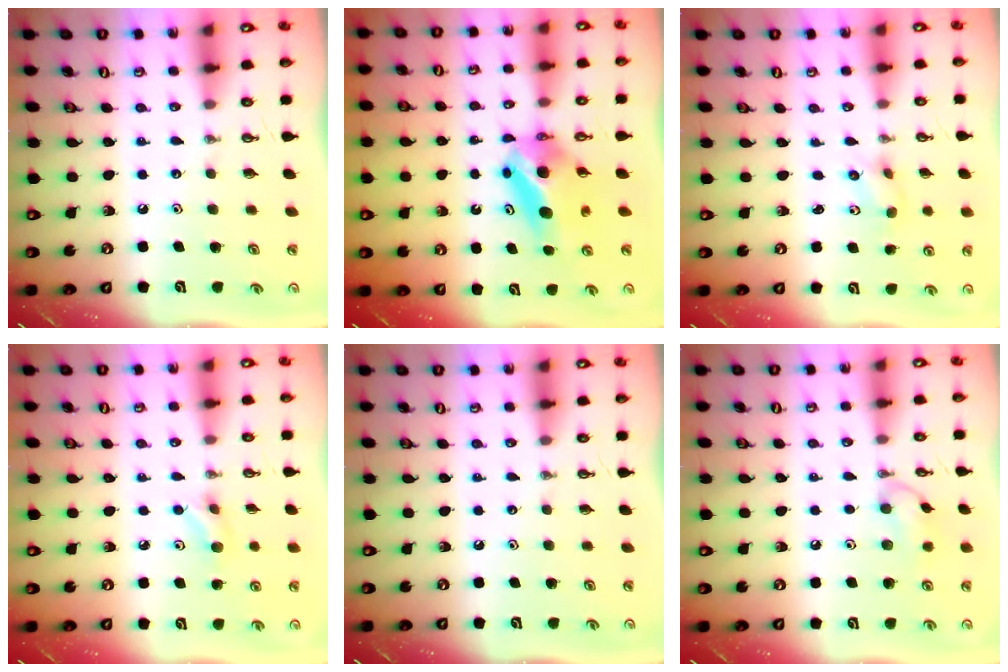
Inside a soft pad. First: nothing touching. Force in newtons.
{"total": 6.5, "press": 6.2, "slide": 2.0}
{"total": 2.5, "press": 2.2, "slide": 1.2}
{"total": 5.4, "press": 5.3, "slide": 0.9}
{"total": 0.0}
{"total": 8.8, "press": 8.3, "slide": 2.8}